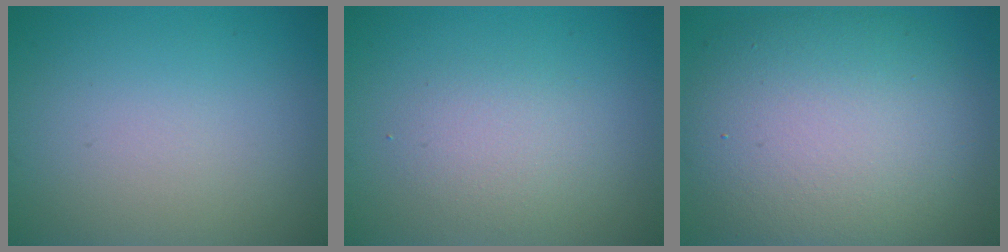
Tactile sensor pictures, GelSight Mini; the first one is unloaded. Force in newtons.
{"total": 2.1, "press": 2.1, "slide": 0.2}
{"total": 11.3, "press": 11.3, "slide": 0.9}